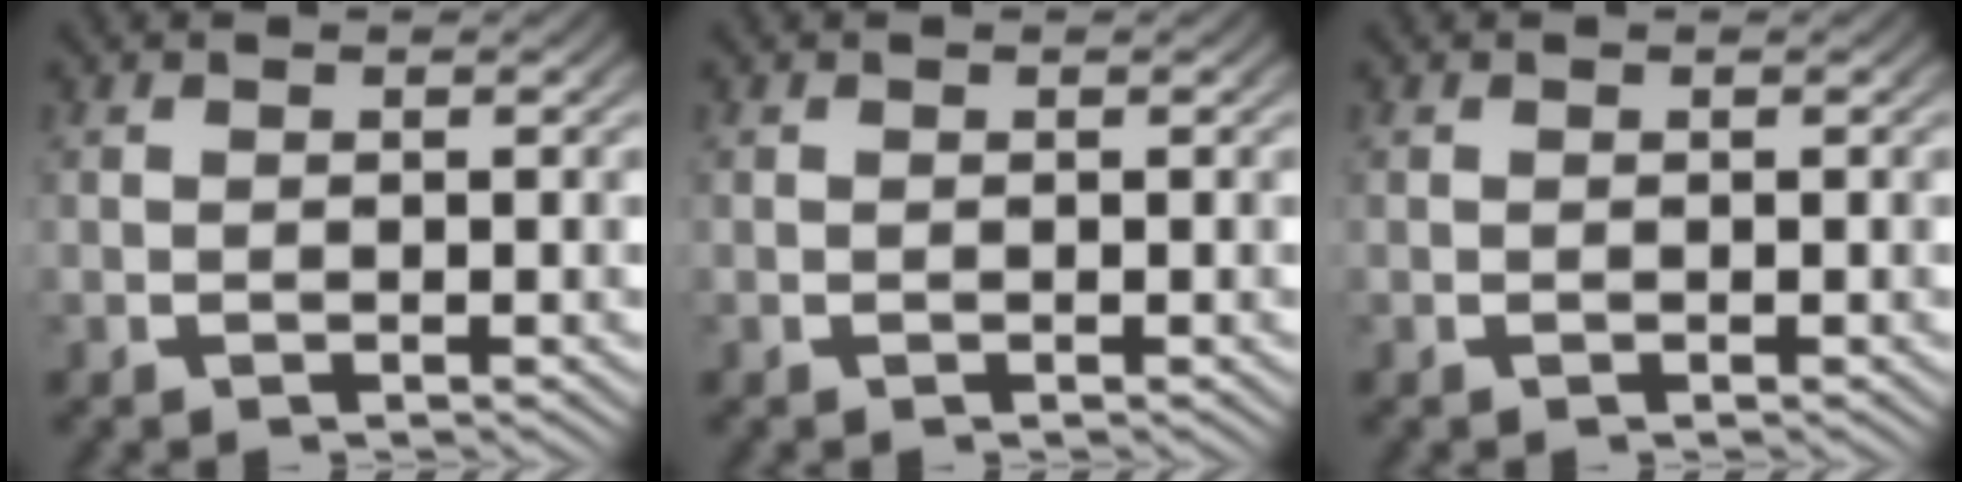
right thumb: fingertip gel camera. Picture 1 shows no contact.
{"total": 0.0}
{"total": 0.0}